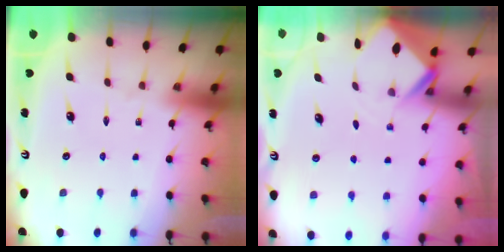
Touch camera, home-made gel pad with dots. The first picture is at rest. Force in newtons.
{"total": 2.7, "press": 2.7, "slide": 0.2}